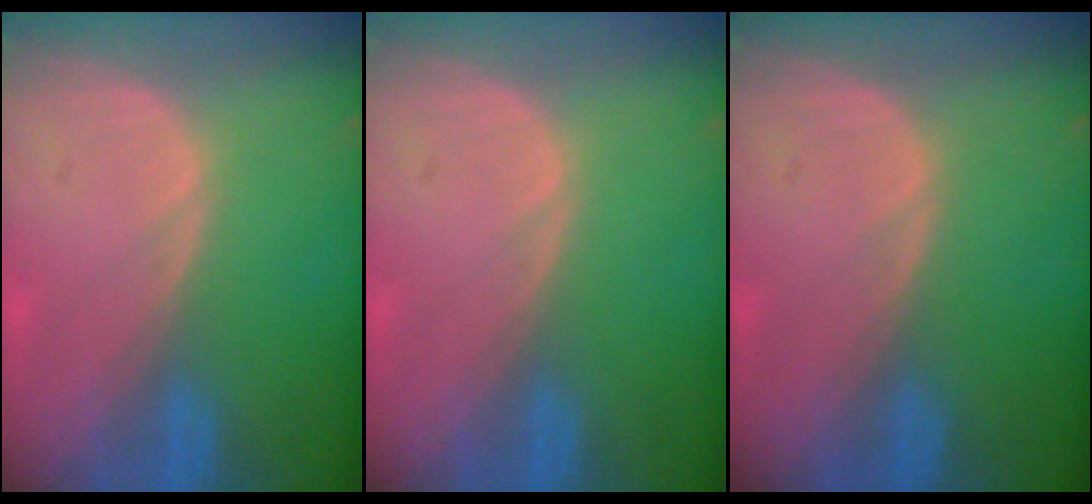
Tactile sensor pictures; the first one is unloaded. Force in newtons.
{"total": 0.0}
{"total": 0.0}